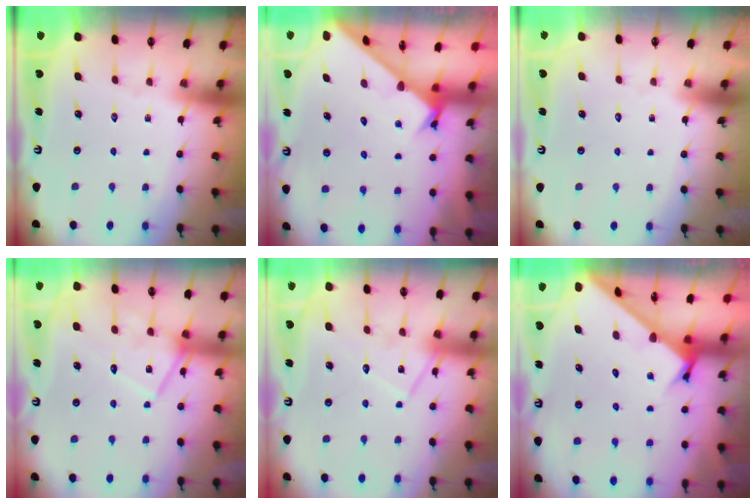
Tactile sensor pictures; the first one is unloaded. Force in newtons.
{"total": 2.5, "press": 2.5, "slide": 0.2}
{"total": 1.8, "press": 1.8, "slide": 0.1}
{"total": 13.7, "press": 13.7, "slide": 1.0}
{"total": 13.5, "press": 13.5, "slide": 1.0}
{"total": 2.9, "press": 2.9, "slide": 0.2}